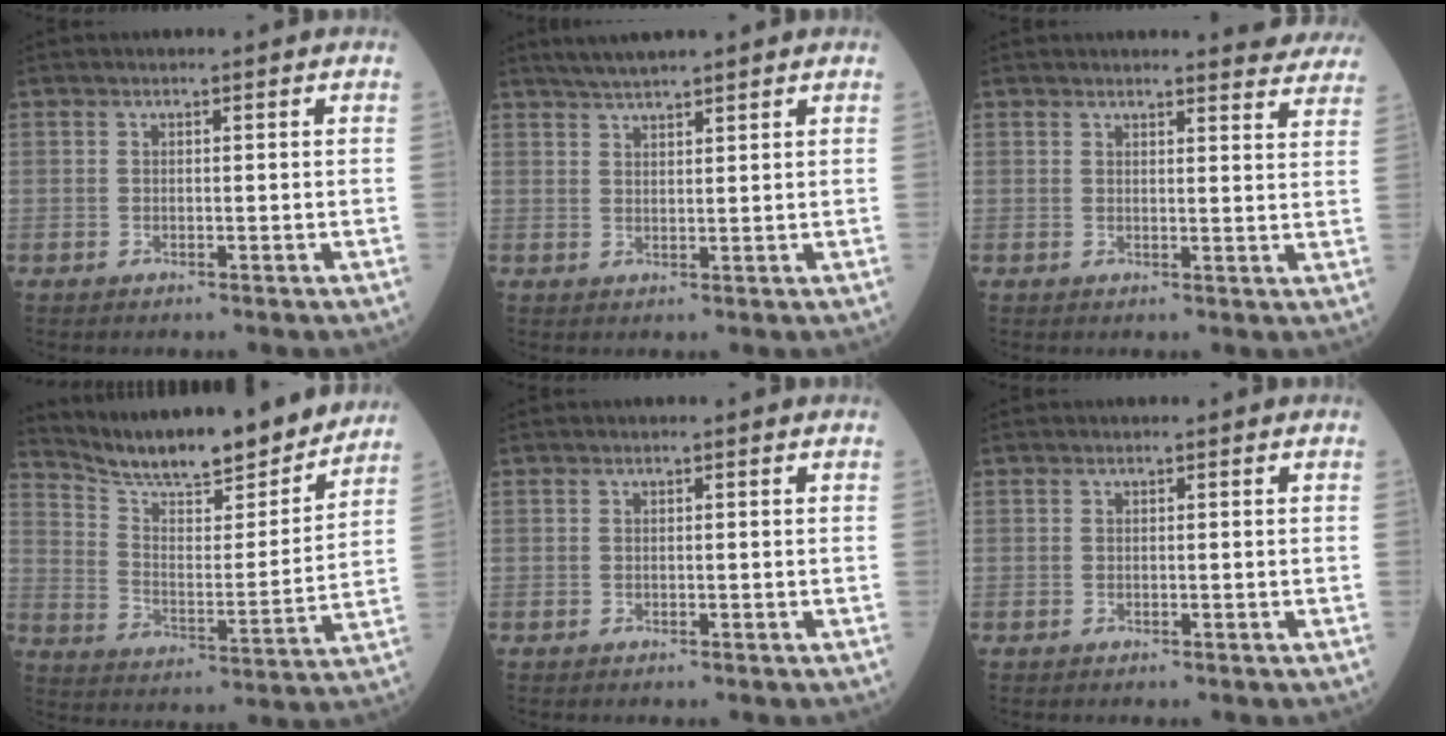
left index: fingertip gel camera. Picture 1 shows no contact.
{"total": 5.1, "force": [4.3, 0.2, 2.6], "torque": [-0.047, 0.025, 0.079]}
{"total": 8.5, "force": [8.3, 0.8, 1.5], "torque": [0.000, -0.024, 0.069]}
{"total": 18.9, "force": [17.5, 2.3, 7.0], "torque": [-0.124, -0.022, 0.263]}
{"total": 0.0}
{"total": 0.0}